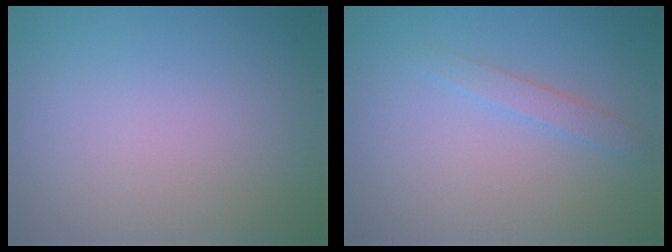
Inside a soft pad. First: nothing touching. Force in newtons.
{"total": 1.5, "press": 1.5, "slide": 0.1}